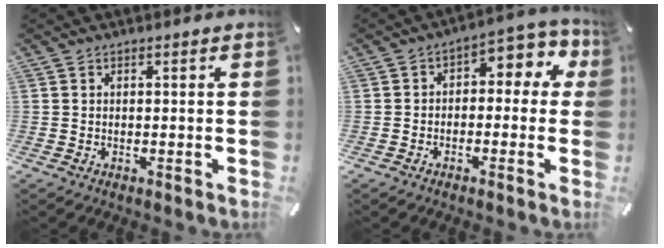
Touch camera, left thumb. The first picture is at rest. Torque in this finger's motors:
{"motor_torque": [0.07, 0.48, 0.13, -0.01, 0.03]}